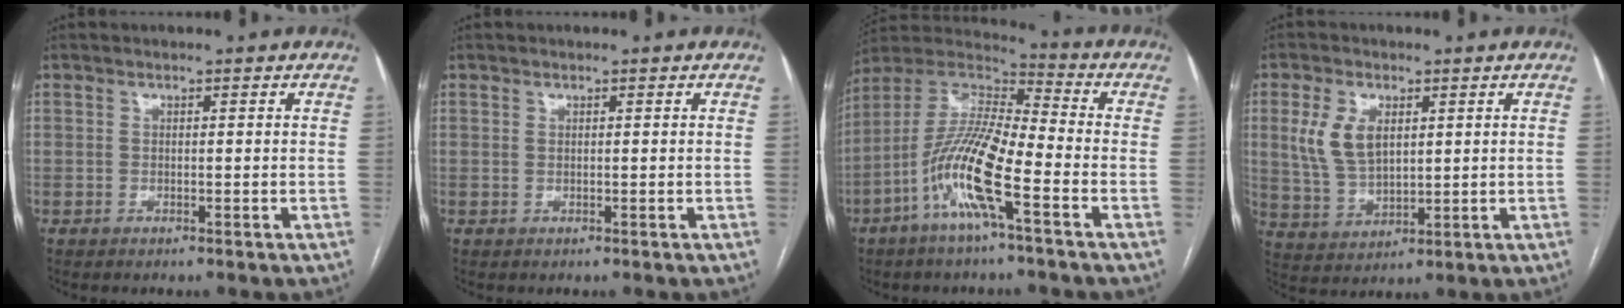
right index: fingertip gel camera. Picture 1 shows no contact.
{"total": 0.0}
{"total": 14.3, "force": [-6.0, 1.8, 12.8], "torque": [-0.262, 0.000, -0.121]}
{"total": 7.7, "force": [2.3, 4.5, 5.8], "torque": [-0.132, 0.009, 0.053]}